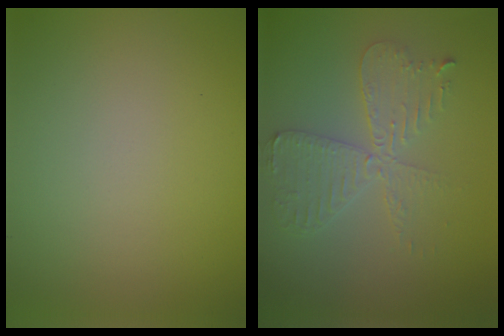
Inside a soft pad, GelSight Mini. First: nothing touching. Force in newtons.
{"total": 4.1, "press": 3.6, "slide": 1.9}